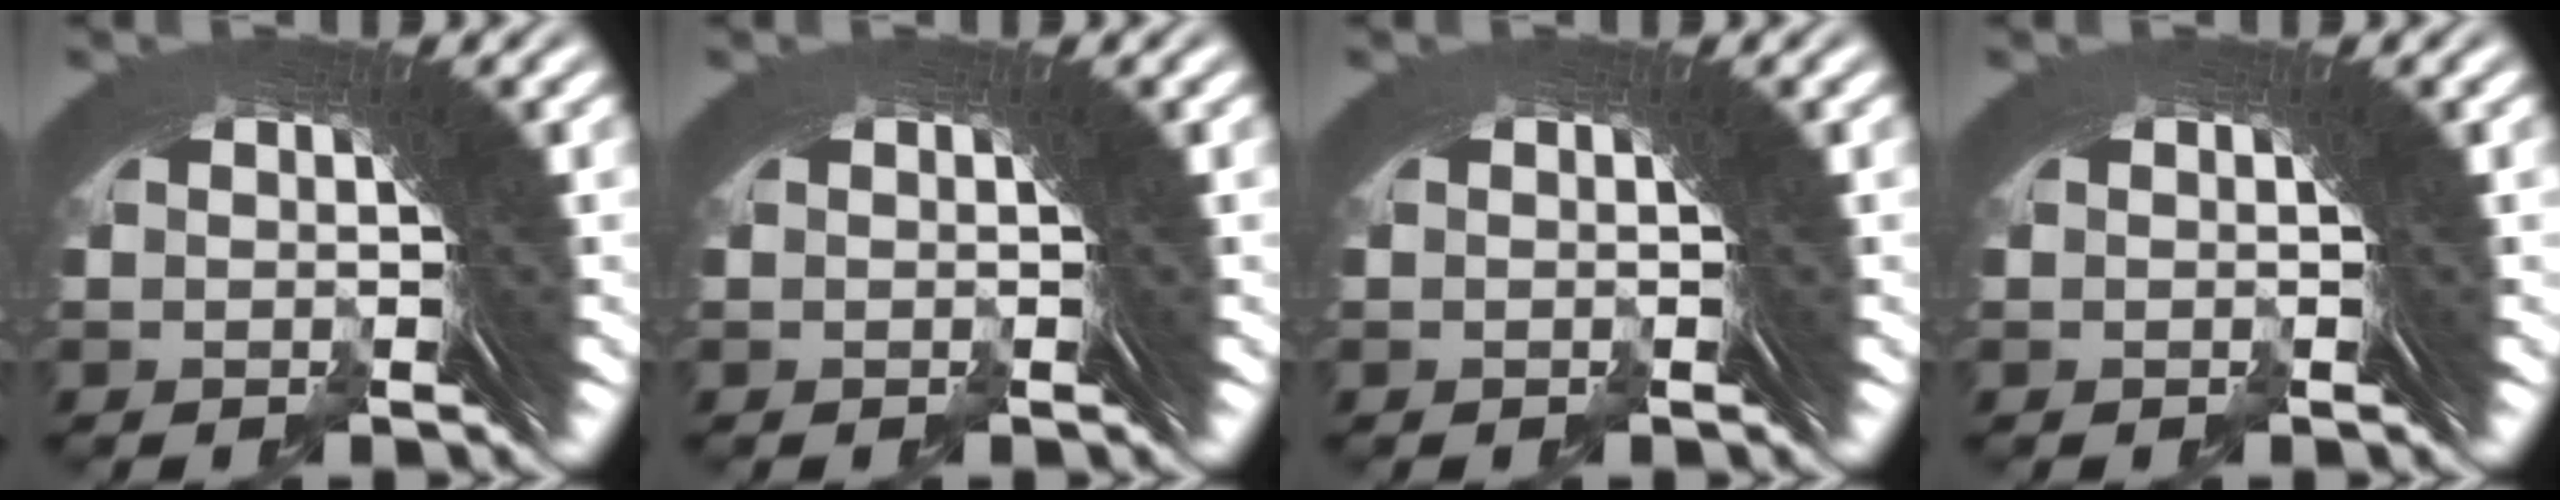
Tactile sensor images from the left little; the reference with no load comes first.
{"total": 0.0}
{"total": 0.0}
{"total": 0.0}